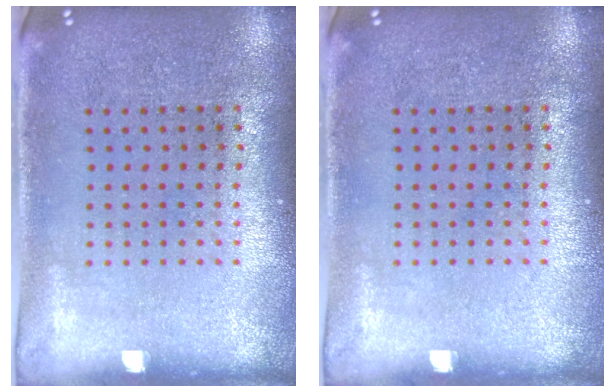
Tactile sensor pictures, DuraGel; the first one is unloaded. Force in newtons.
{"total": 0.0}